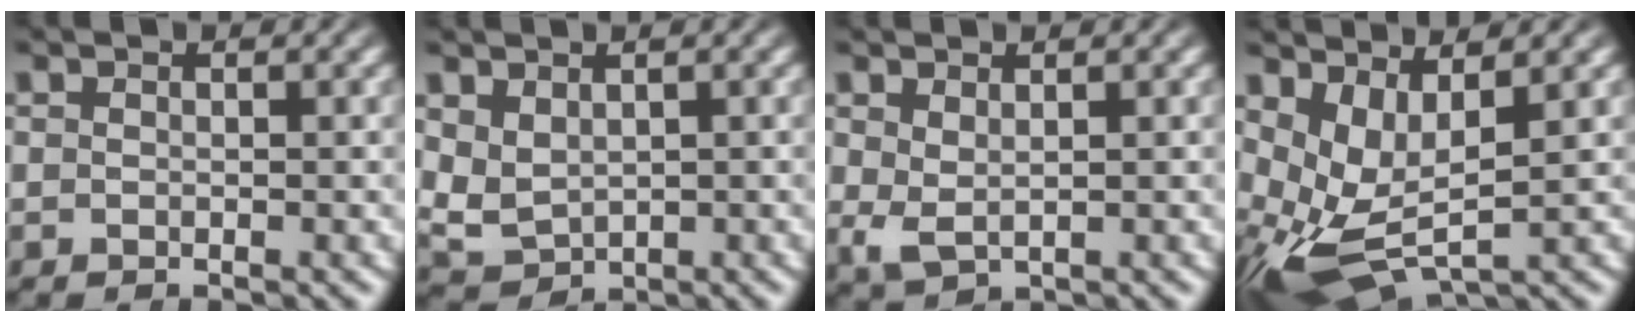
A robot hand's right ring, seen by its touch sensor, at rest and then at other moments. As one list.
[{"total": 3.5, "force": [0.7, 3.1, 1.5], "torque": [-0.065, -0.029, 0.032]}, {"total": 1.3, "force": [0.4, 0.6, 1.1], "torque": [-0.030, -0.019, 0.025]}, {"total": 7.0, "force": [-1.5, 4.7, 4.9], "torque": [-0.131, -0.047, -0.005]}]